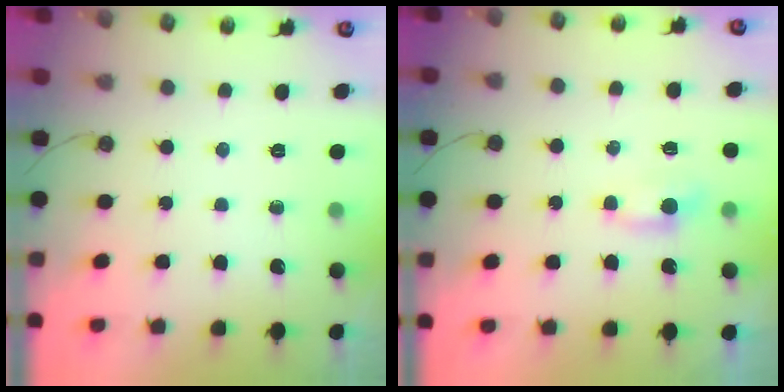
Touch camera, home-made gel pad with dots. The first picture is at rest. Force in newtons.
{"total": 1.3, "press": 1.2, "slide": 0.4}